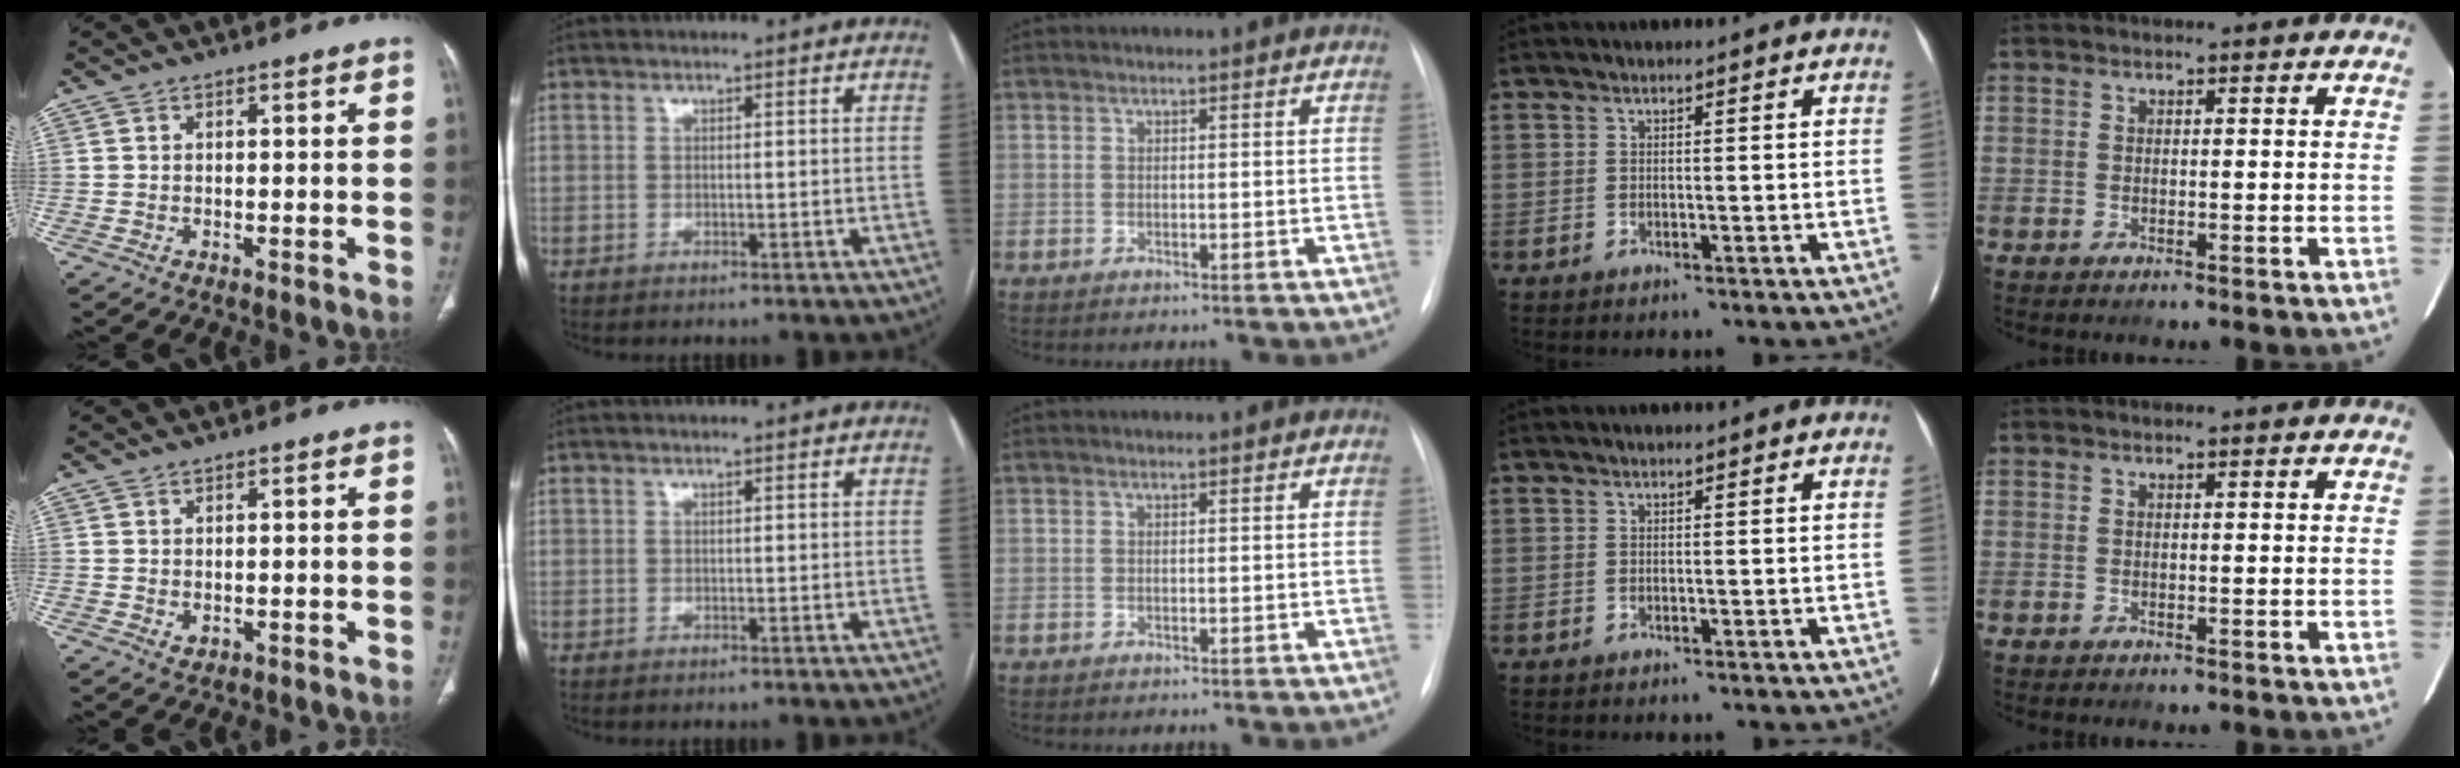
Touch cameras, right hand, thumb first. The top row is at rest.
{"thumb": {"total": 1.0, "force": [0.2, 0.7, 0.6], "torque": [-0.008, -0.002, 0.009]}}